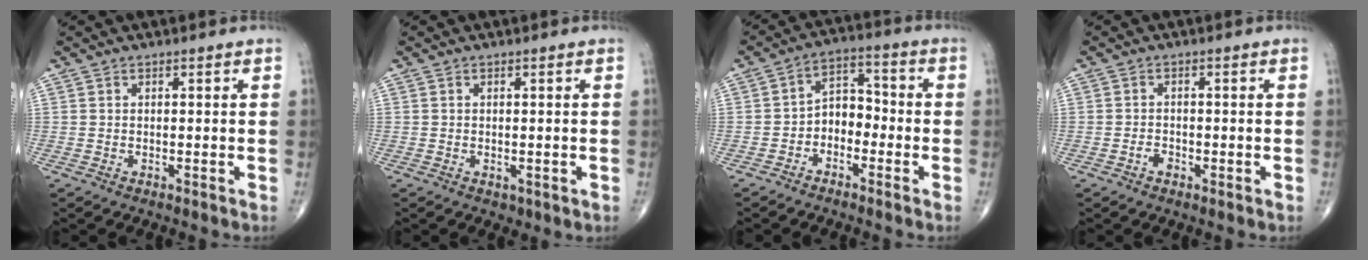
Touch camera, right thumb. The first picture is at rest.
{"total": 1.2, "force": [-0.3, 0.8, 0.8], "torque": [-0.008, -0.004, 0.000]}
{"total": 6.3, "force": [-2.3, 4.4, 3.8], "torque": [-0.037, 0.039, -0.055]}
{"total": 1.6, "force": [-0.9, 1.0, 0.9], "torque": [-0.011, 0.007, -0.019]}